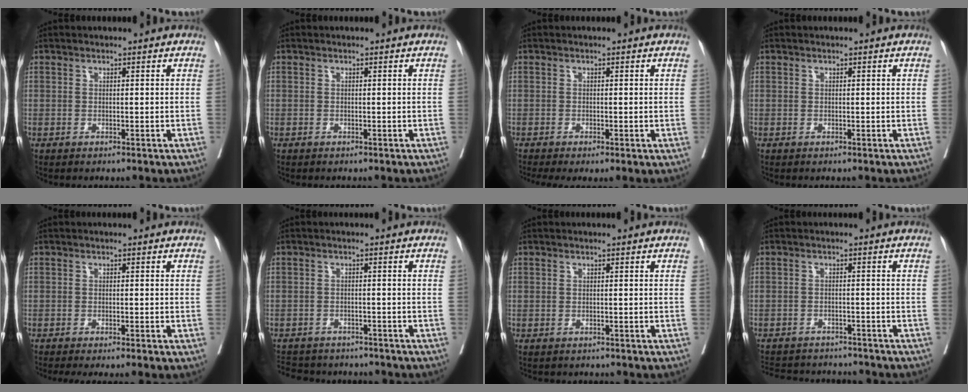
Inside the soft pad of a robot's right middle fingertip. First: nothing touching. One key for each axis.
{"total": 0.5, "fx": -0.3, "fy": 0.4, "fz": -0.1, "tx": -0.001, "ty": 0.006, "tz": -0.006}
{"total": 4.1, "fx": -2.4, "fy": 1.2, "fz": 3.1, "tx": -0.051, "ty": -0.014, "tz": -0.041}
{"total": 0.0}
{"total": 4.8, "fx": -3.6, "fy": 0.4, "fz": 3.2, "tx": -0.037, "ty": -0.010, "tz": -0.052}
{"total": 11.5, "fx": -10.3, "fy": 4.0, "fz": 3.2, "tx": -0.071, "ty": 0.005, "tz": -0.132}
{"total": 2.5, "fx": -2.2, "fy": 1.1, "fz": 0.4, "tx": -0.011, "ty": -0.003, "tz": -0.032}
{"total": 12.3, "fx": -11.4, "fy": 3.2, "fz": 3.1, "tx": -0.066, "ty": 0.007, "tz": -0.151}